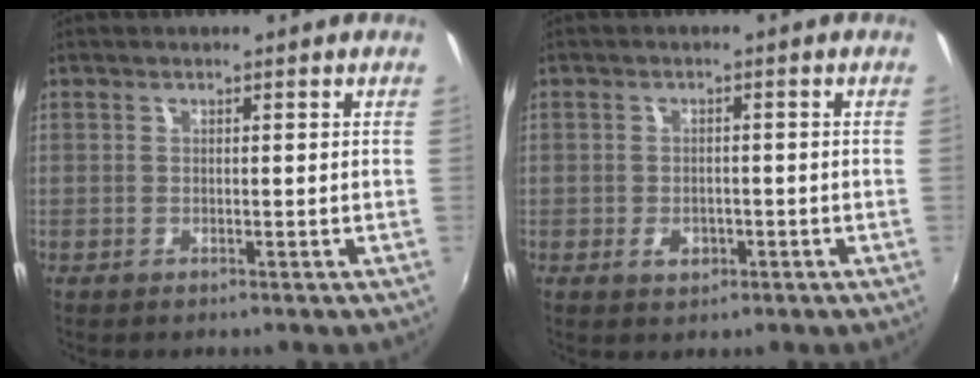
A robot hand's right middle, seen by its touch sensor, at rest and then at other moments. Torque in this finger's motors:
{"motor_torque": [0.45, -0.40, 0.18, 0.03]}